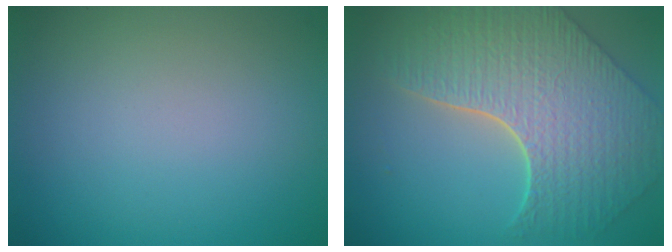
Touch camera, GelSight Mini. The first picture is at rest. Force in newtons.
{"total": 8.3, "press": 6.1, "slide": 5.6}